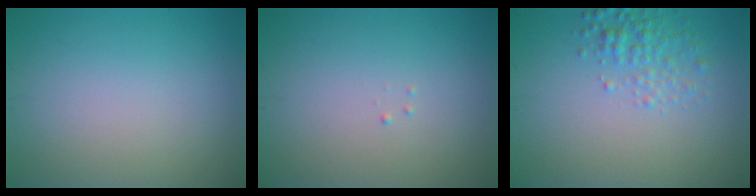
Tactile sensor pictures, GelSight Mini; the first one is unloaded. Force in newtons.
{"total": 0.0}
{"total": 2.3, "press": 2.3, "slide": 0.1}